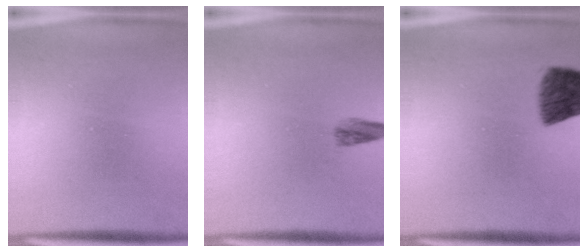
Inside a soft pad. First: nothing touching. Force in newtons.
{"total": 1.8}
{"total": 7.8}